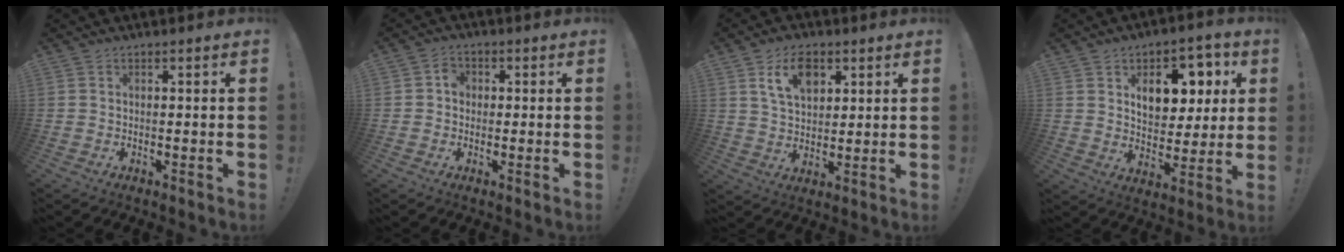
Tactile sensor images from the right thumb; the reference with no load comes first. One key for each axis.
{"total": 3.4, "fx": -0.3, "fy": 2.9, "fz": 1.8, "tx": -0.018, "ty": 0.004, "tz": -0.008}
{"total": 9.9, "fx": 5.0, "fy": 6.1, "fz": 6.0, "tx": -0.101, "ty": -0.007, "tz": 0.093}
{"total": 12.1, "fx": 4.7, "fy": 8.1, "fz": 7.6, "tx": -0.104, "ty": -0.018, "tz": 0.087}